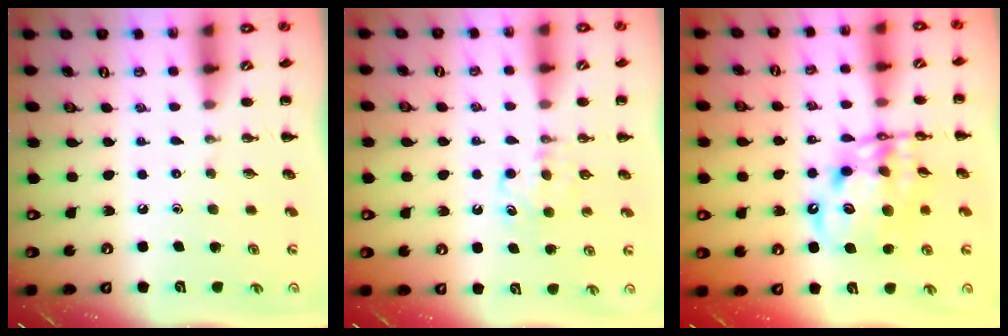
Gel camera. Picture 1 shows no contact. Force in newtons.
{"total": 5.2, "press": 5.0, "slide": 1.6}
{"total": 13.6, "press": 13.2, "slide": 3.3}